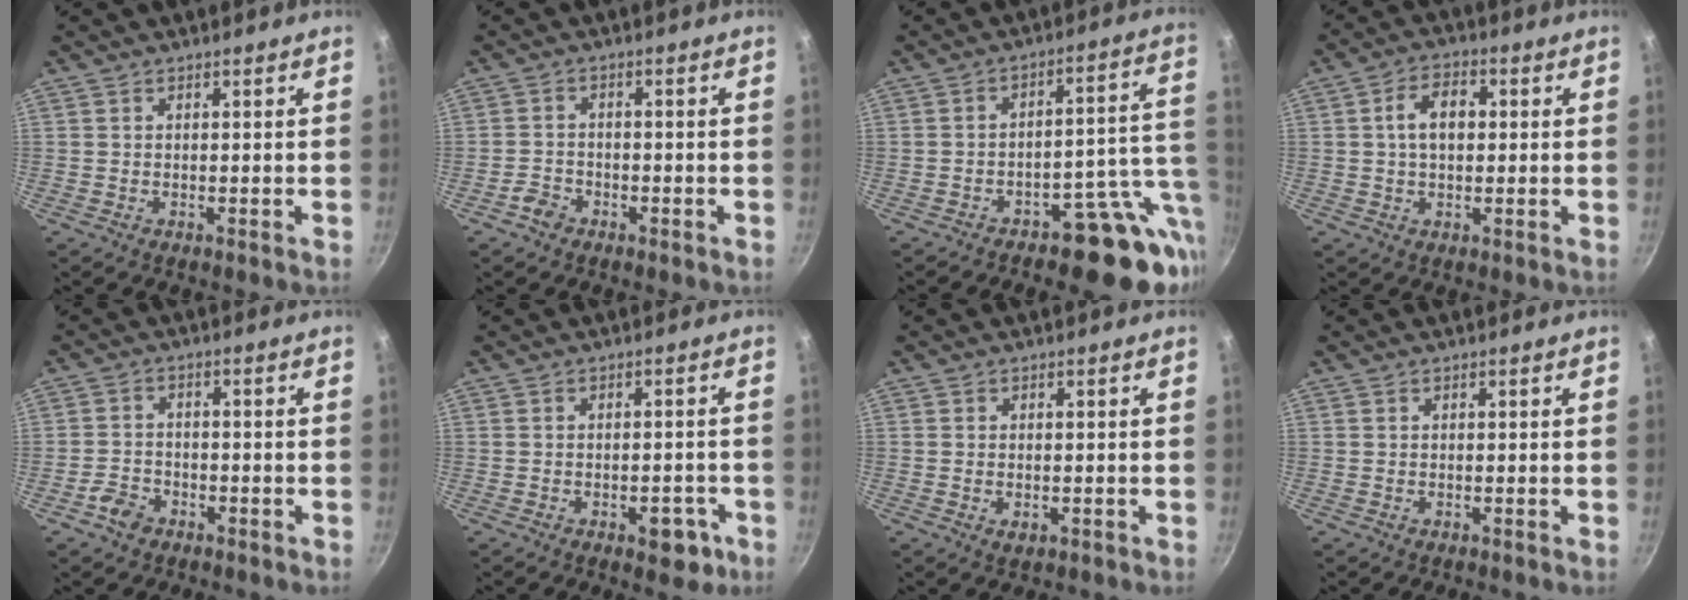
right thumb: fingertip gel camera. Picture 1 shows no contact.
{"total": 3.1, "force": [-2.1, 2.0, 1.0], "torque": [-0.014, 0.025, -0.036]}
{"total": 14.4, "force": [-5.3, 7.4, 11.2], "torque": [-0.078, 0.041, -0.068]}
{"total": 6.8, "force": [0.7, 4.4, 5.2], "torque": [-0.072, 0.018, 0.007]}
{"total": 4.2, "force": [-2.6, 2.8, 1.7], "torque": [-0.027, 0.026, -0.045]}
{"total": 5.4, "force": [-2.6, 2.8, 3.8], "torque": [-0.027, 0.019, -0.024]}
{"total": 1.8, "force": [-0.5, 1.1, 1.4], "torque": [-0.021, -0.004, -0.007]}
{"total": 0.0}